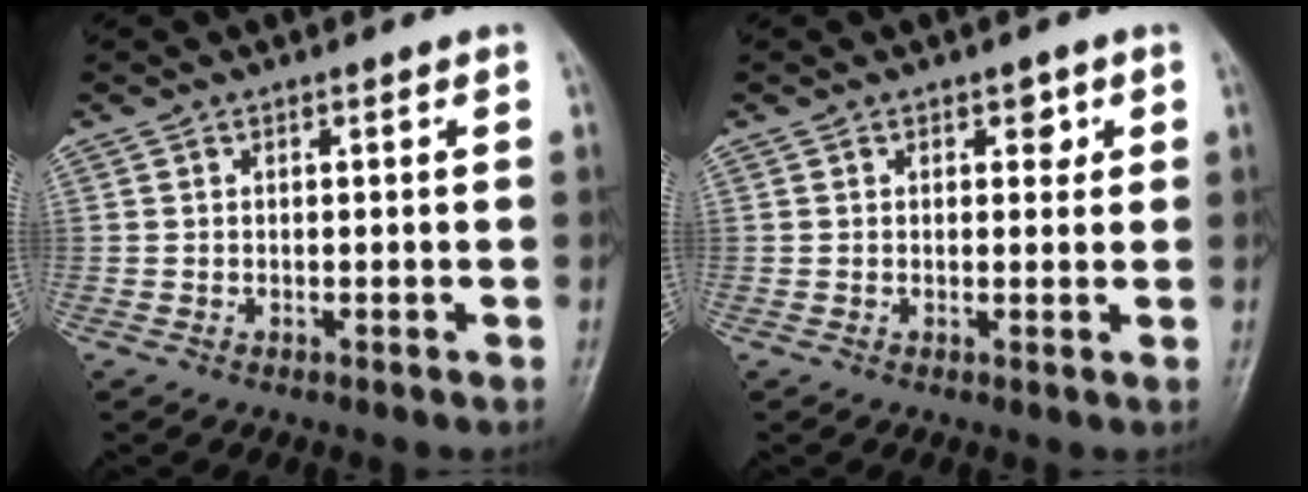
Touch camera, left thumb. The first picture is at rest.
{"total": 2.3, "force": [1.0, 1.6, 1.3], "torque": [0.004, -0.001, 0.010]}